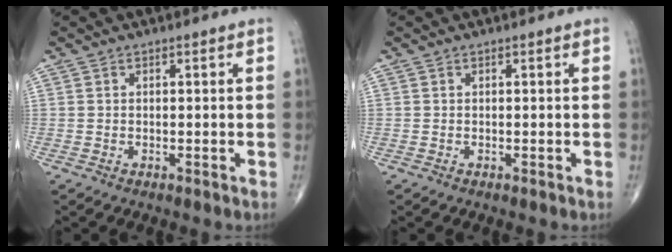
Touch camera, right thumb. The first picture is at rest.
{"total": 0.0}